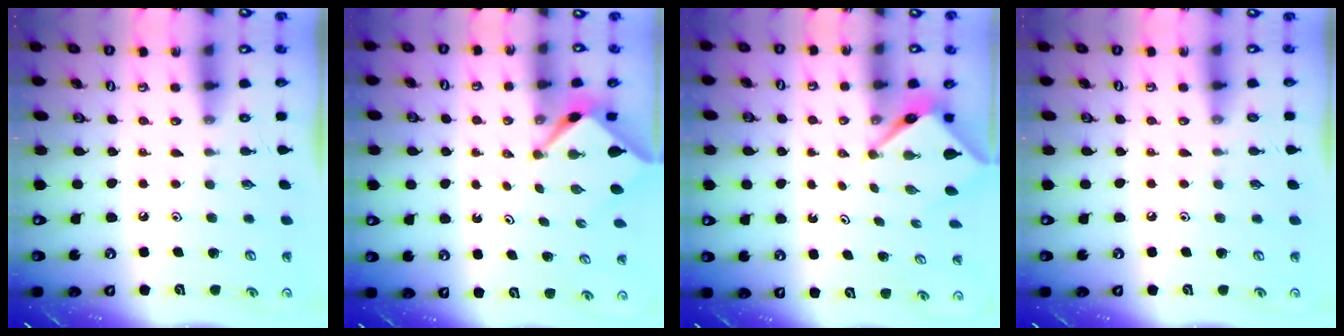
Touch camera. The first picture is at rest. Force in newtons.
{"total": 2.8, "press": 2.7, "slide": 0.3}
{"total": 4.3, "press": 4.3, "slide": 0.2}
{"total": 2.6, "press": 2.6, "slide": 0.4}